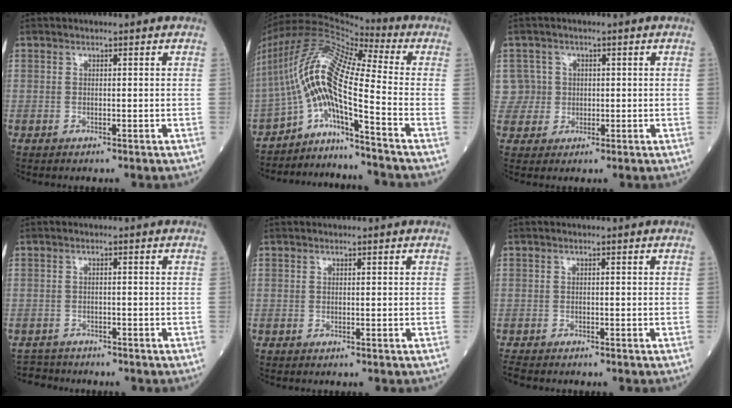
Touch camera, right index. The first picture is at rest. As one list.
[{"total": 14.8, "force": [-6.8, 1.8, 13.0], "torque": [-0.274, 0.042, -0.126]}, {"total": 4.5, "force": [0.8, 4.4, -0.4], "torque": [0.022, 0.015, 0.015]}, {"total": 3.2, "force": [-3.0, 0.7, -0.8], "torque": [0.014, -0.009, -0.053]}, {"total": 0.0}, {"total": 1.8, "force": [-1.8, 0.5, 0.2], "torque": [-0.006, -0.005, -0.032]}]